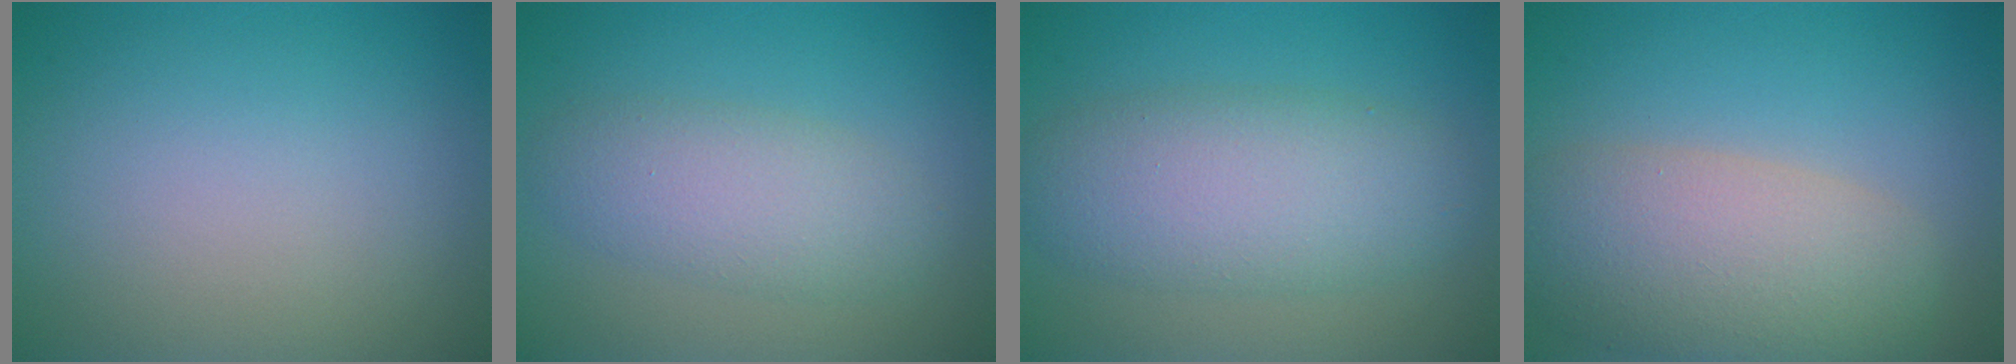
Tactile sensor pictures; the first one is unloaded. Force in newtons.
{"total": 4.0, "press": 4.0, "slide": 0.1}
{"total": 6.4, "press": 6.4, "slide": 0.1}
{"total": 7.6, "press": 7.6, "slide": 0.4}